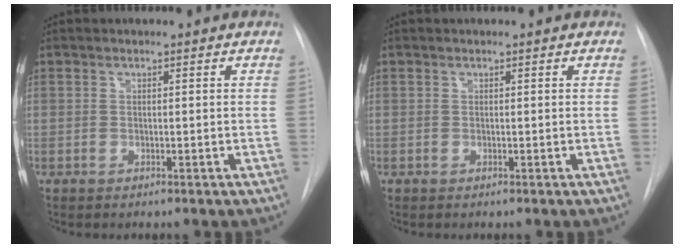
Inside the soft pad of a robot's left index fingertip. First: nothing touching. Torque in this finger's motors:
{"motor_torque": [0.00, 0.00, 0.00, 0.00]}